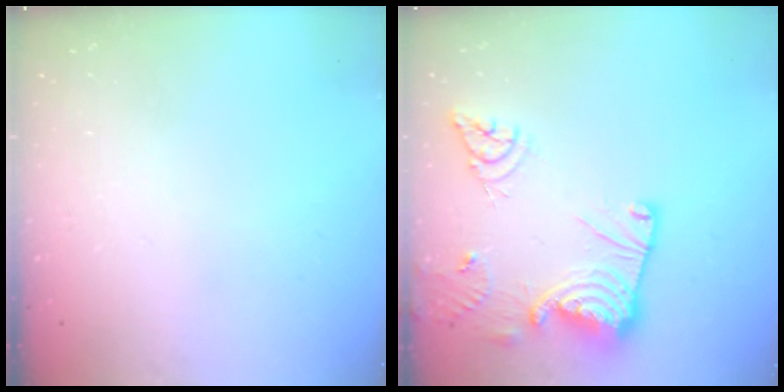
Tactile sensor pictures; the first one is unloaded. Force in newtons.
{"total": 18.1, "press": 18.0, "slide": 1.7}